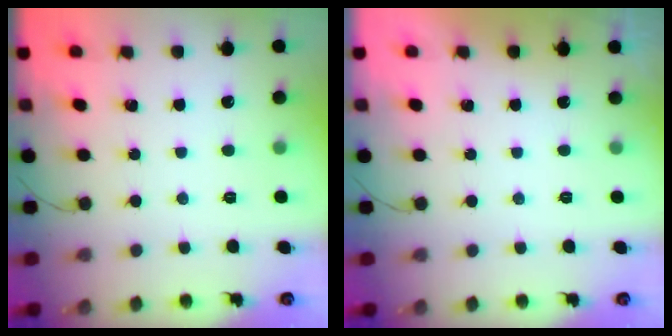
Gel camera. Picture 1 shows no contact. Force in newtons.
{"total": 0.0}